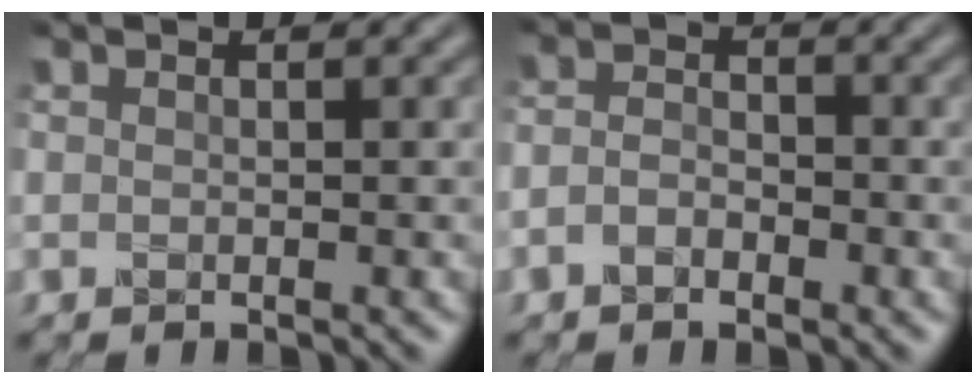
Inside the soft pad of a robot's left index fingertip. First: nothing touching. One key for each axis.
{"total": 1.7, "fx": -1.0, "fy": 1.0, "fz": 1.0, "tx": -0.022, "ty": 0.006, "tz": -0.022}